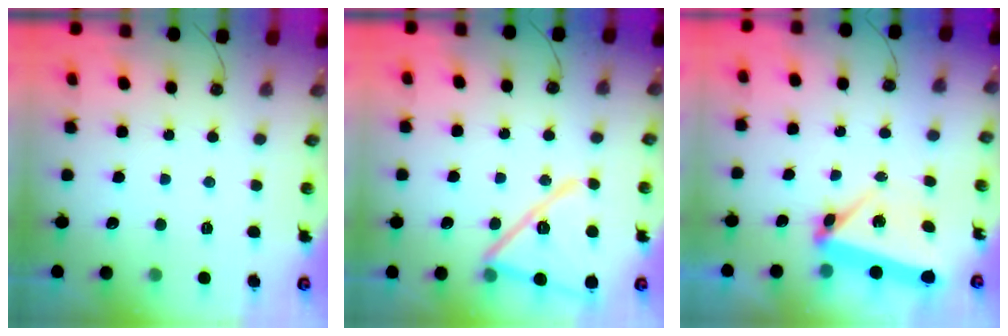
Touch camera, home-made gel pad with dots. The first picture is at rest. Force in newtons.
{"total": 17.7, "press": 17.7, "slide": 0.7}
{"total": 7.3, "press": 4.5, "slide": 5.8}